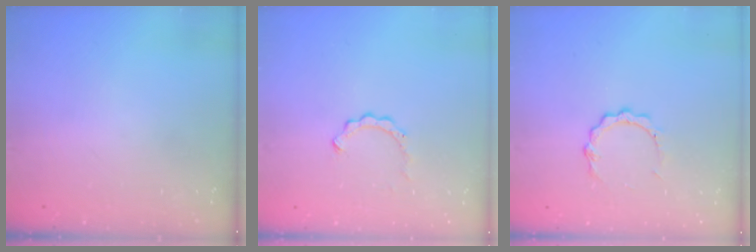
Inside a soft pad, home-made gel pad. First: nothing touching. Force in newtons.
{"total": 2.6, "press": 2.6, "slide": 0.3}
{"total": 5.3, "press": 5.3, "slide": 0.5}